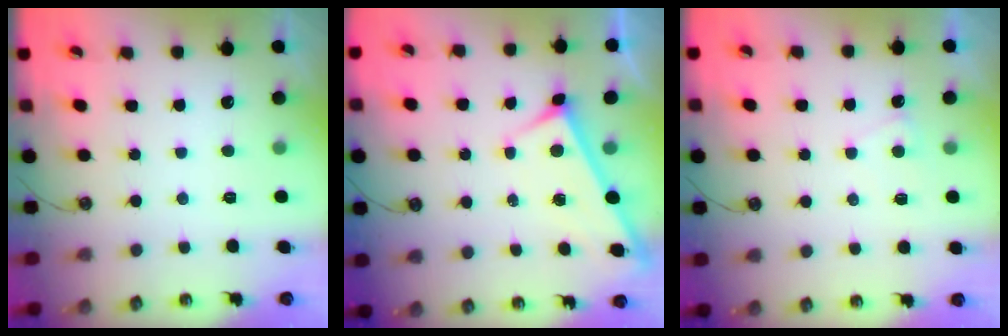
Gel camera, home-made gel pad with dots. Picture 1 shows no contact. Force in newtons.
{"total": 2.9, "press": 2.9, "slide": 0.3}
{"total": 1.2, "press": 1.1, "slide": 0.4}